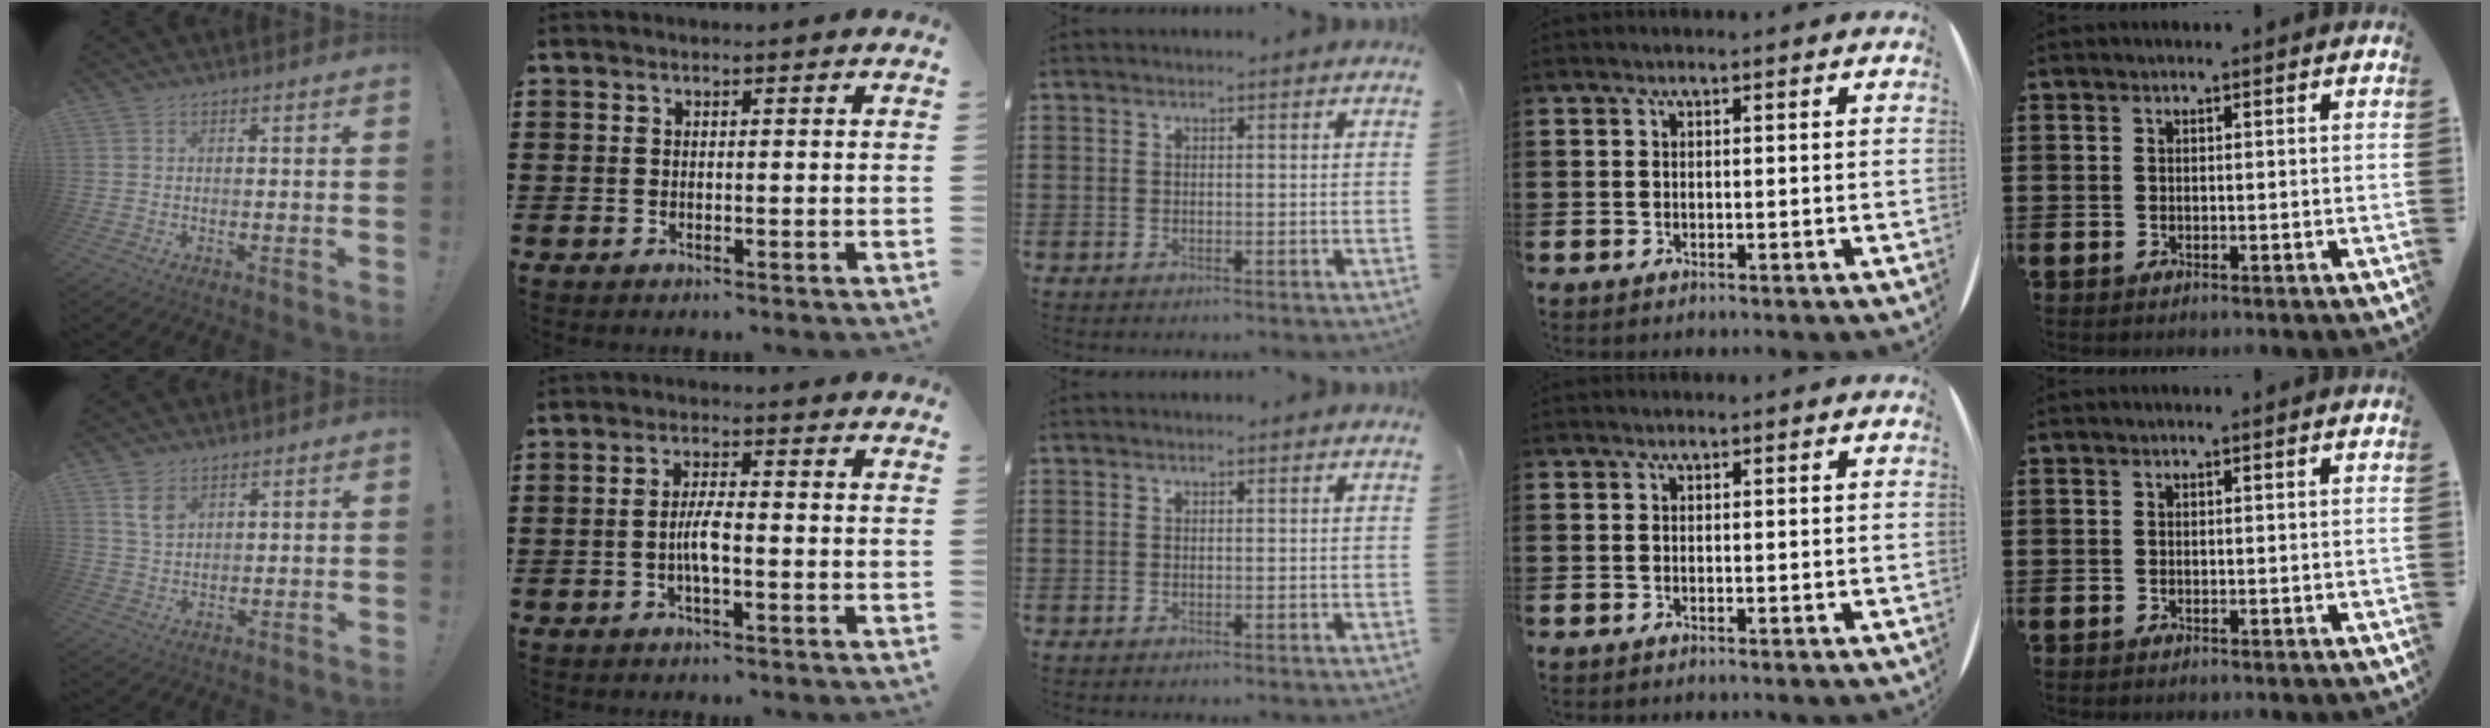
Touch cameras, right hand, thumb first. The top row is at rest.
{"thumb": {"total": 4.8, "force": [2.7, 3.2, 2.3], "torque": [-0.034, -0.011, 0.052]}, "index": {"total": 3.9, "force": [-0.9, 0.8, 3.7], "torque": [-0.079, -0.001, -0.022]}}